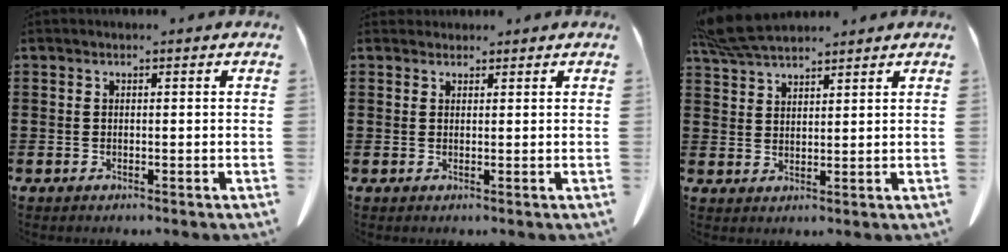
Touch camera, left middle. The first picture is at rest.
{"total": 1.3, "force": [1.2, 0.5, 0.0], "torque": [-0.004, 0.000, 0.026]}
{"total": 6.1, "force": [5.5, 1.1, 2.5], "torque": [-0.067, -0.010, 0.105]}